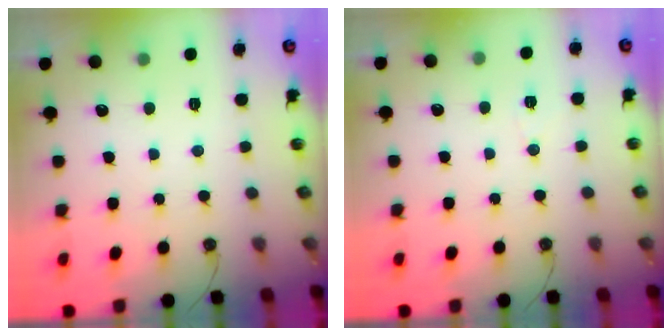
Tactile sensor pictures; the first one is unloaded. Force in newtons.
{"total": 3.9, "press": 3.1, "slide": 2.3}